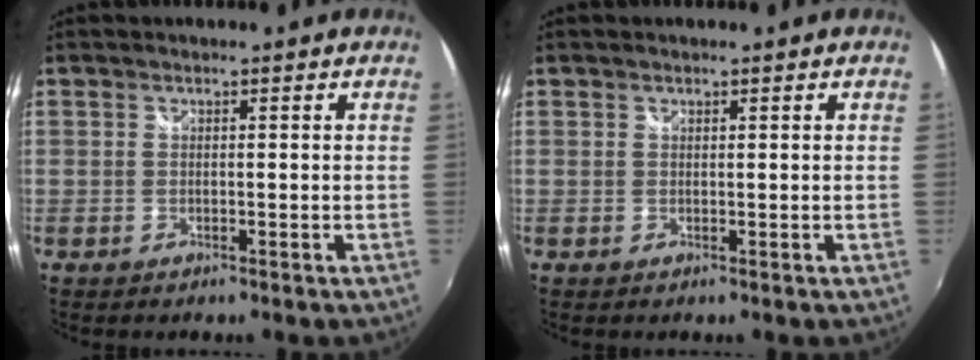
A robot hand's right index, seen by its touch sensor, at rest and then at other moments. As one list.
[{"total": 0.0}]